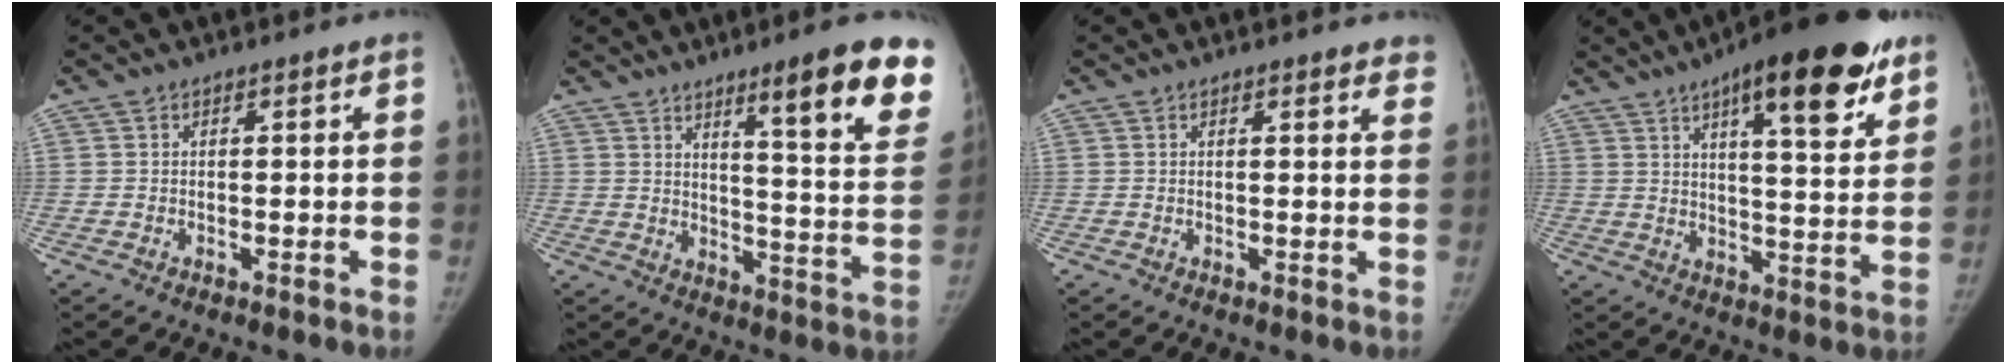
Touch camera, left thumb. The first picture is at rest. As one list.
[{"total": 17.8, "force": [10.7, 2.8, 13.9], "torque": [-0.143, -0.063, 0.146]}, {"total": 3.9, "force": [3.3, 1.2, 1.7], "torque": [0.002, -0.009, 0.025]}, {"total": 20.4, "force": [11.7, 5.7, 15.7], "torque": [-0.201, -0.037, 0.167]}]